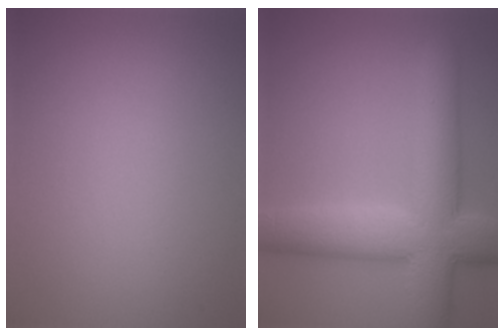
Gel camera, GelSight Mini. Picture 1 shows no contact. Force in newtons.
{"total": 9.8, "press": 9.8, "slide": 0.2}